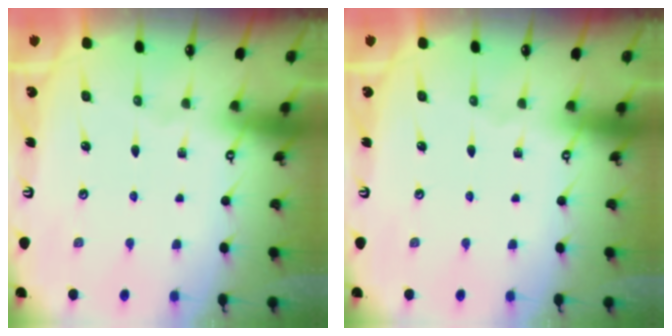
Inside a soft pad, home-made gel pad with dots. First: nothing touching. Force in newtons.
{"total": 0.0}